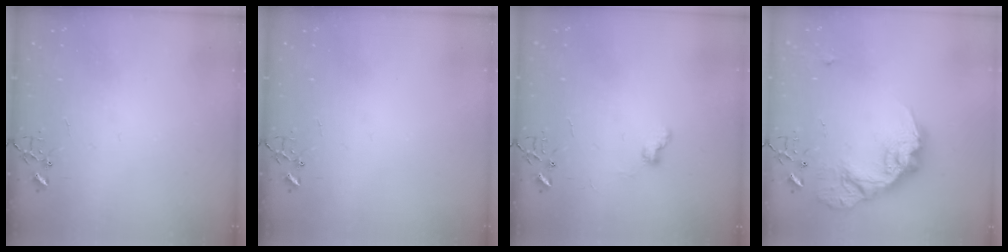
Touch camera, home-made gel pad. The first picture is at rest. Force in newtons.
{"total": 0.0}
{"total": 6.6, "press": 6.6, "slide": 0.7}
{"total": 19.4, "press": 19.3, "slide": 1.5}